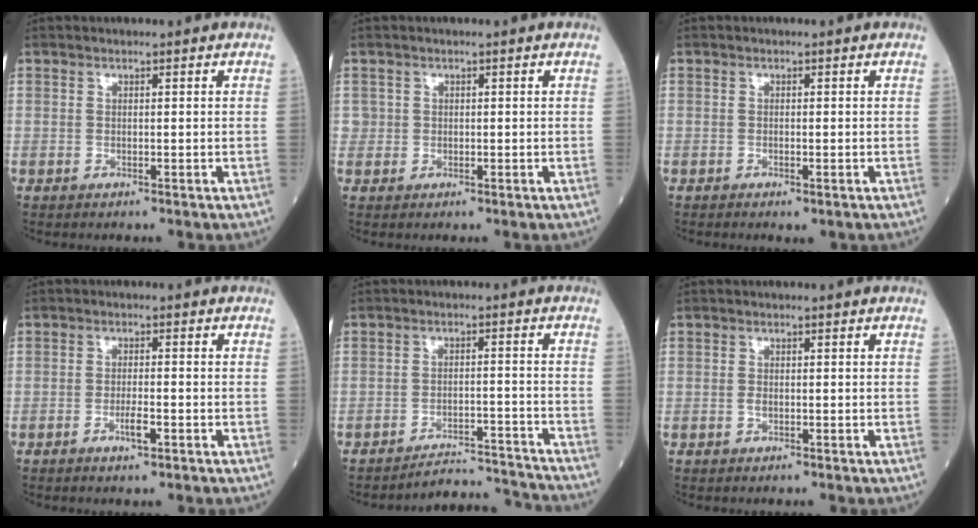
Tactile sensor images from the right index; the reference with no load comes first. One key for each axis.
{"total": 1.1, "fx": 0.1, "fy": 1.1, "fz": 0.0, "tx": 0.010, "ty": 0.005, "tz": 0.000}
{"total": 1.2, "fx": -0.7, "fy": 0.3, "fz": 0.9, "tx": -0.016, "ty": -0.003, "tz": -0.008}
{"total": 2.6, "fx": -1.3, "fy": 0.3, "fz": 2.2, "tx": -0.039, "ty": 0.000, "tz": -0.024}
{"total": 8.1, "fx": -7.9, "fy": -1.2, "fz": -1.2, "tx": 0.018, "ty": 0.011, "tz": -0.123}
{"total": 0.6, "fx": -0.3, "fy": 0.3, "fz": 0.5, "tx": -0.011, "ty": 0.001, "tz": -0.008}